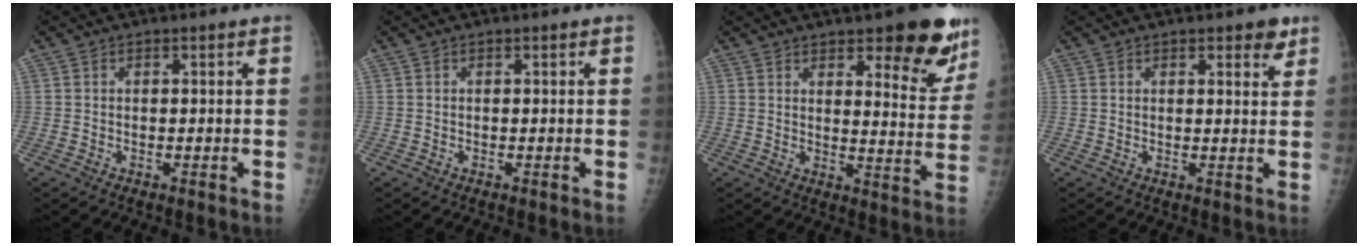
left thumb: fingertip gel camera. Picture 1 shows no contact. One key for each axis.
{"total": 0.0}
{"total": 14.0, "fx": 8.9, "fy": 4.8, "fz": 9.7, "tx": -0.069, "ty": -0.054, "tz": 0.117}
{"total": 3.4, "fx": 2.2, "fy": 1.4, "fz": 2.3, "tx": -0.014, "ty": -0.010, "tz": 0.024}